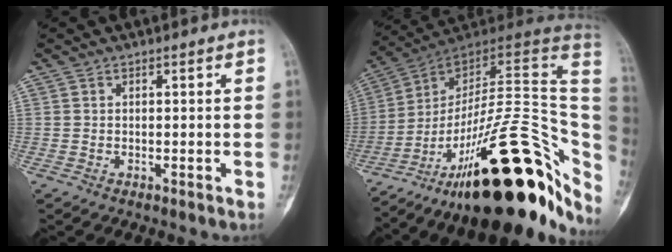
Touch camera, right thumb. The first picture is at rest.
{"total": 35.1, "force": [-14.9, 14.3, 28.5], "torque": [-0.323, 0.070, -0.222]}